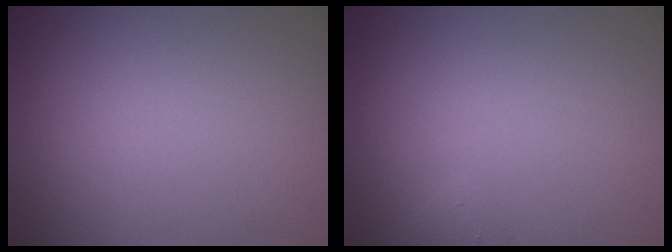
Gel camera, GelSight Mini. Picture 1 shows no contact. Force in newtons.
{"total": 0.6, "press": 0.6, "slide": 0.0}